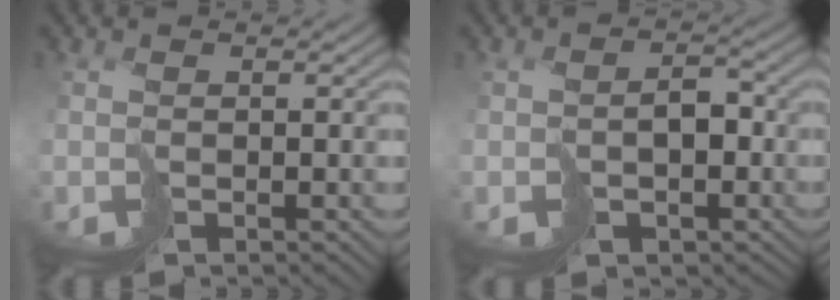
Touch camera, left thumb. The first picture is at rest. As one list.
[{"total": 4.3, "force": [-1.9, 3.2, 2.2], "torque": [-0.023, -0.001, -0.017]}]